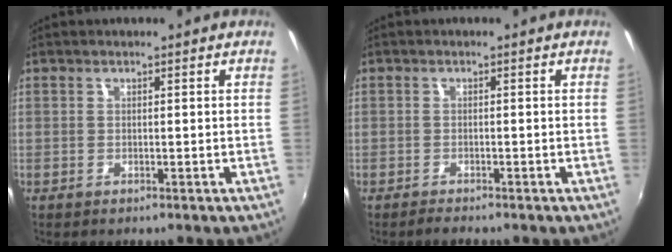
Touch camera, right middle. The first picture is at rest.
{"total": 1.3, "force": [-1.3, 0.1, 0.3], "torque": [-0.012, -0.002, -0.023]}